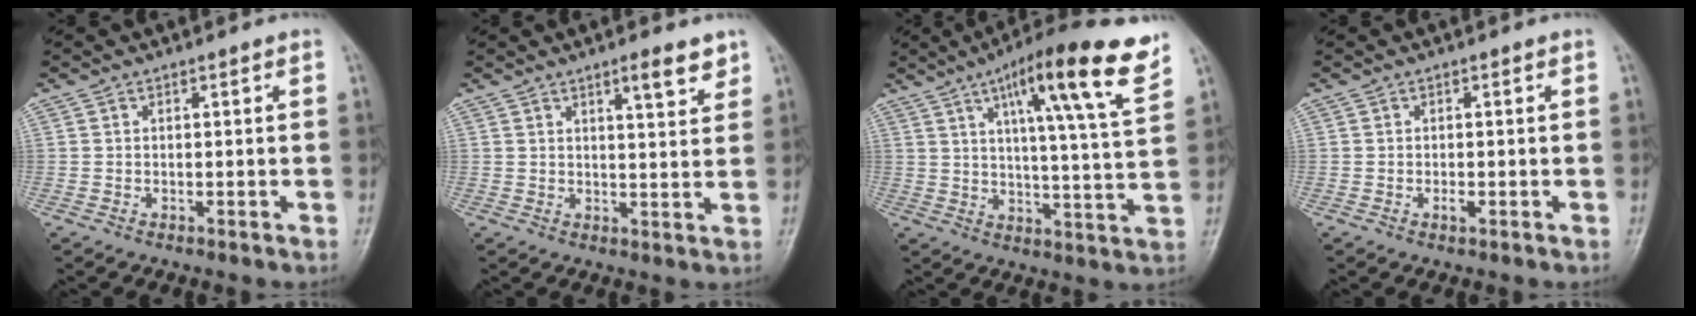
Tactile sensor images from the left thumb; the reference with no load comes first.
{"total": 5.3, "force": [3.6, 1.2, 3.7], "torque": [-0.040, -0.022, 0.051]}
{"total": 17.8, "force": [10.0, 2.4, 14.5], "torque": [-0.201, -0.034, 0.148]}
{"total": 1.0, "force": [-0.4, 0.5, 0.7], "torque": [-0.009, 0.002, -0.005]}